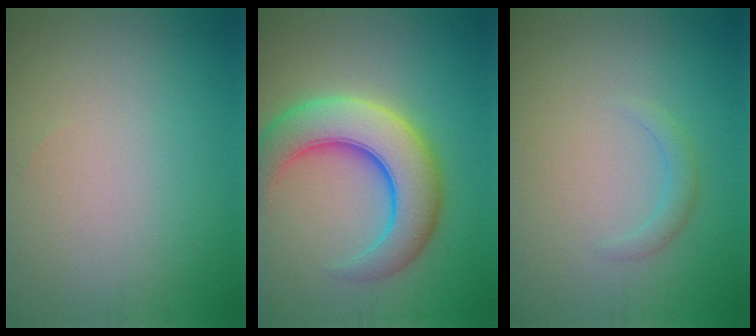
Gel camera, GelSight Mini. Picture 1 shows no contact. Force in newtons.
{"total": 8.7, "press": 8.7, "slide": 0.3}
{"total": 1.3, "press": 1.3, "slide": 0.1}